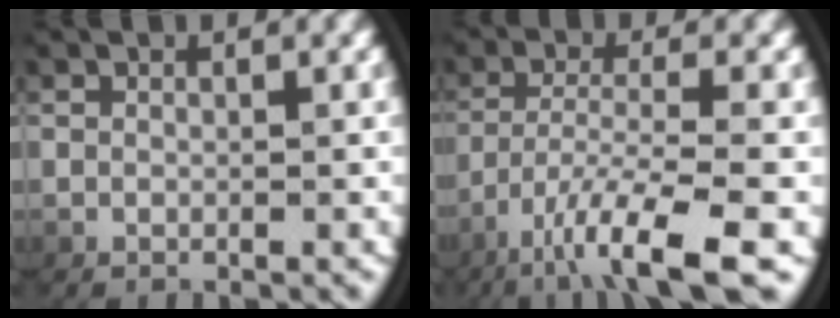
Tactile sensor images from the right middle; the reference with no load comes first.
{"total": 7.4, "force": [-3.8, 1.8, 6.1], "torque": [-0.124, -0.030, -0.037]}